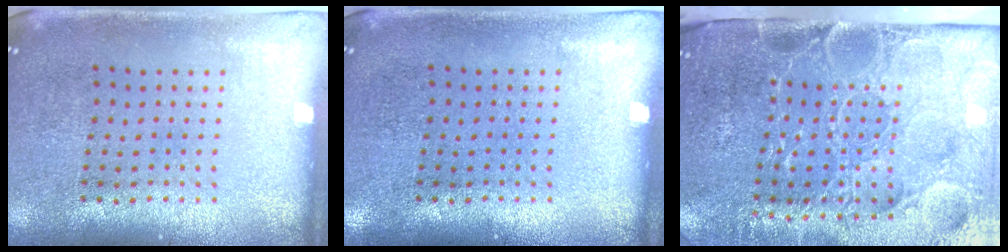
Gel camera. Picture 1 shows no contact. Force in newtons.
{"total": 0.0}
{"total": 5.1, "press": 4.2, "slide": 2.8}